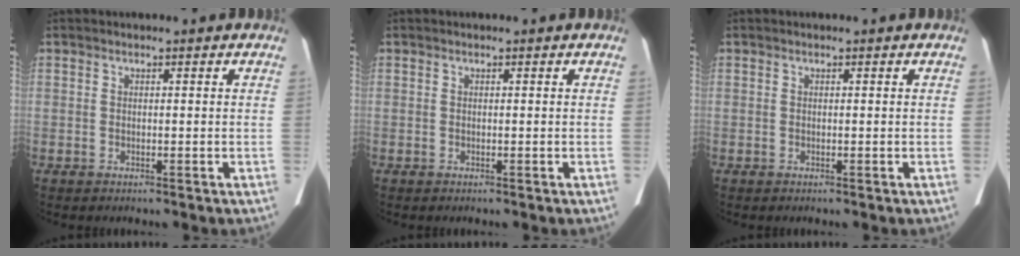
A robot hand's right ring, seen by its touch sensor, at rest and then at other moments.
{"total": 0.0}
{"total": 0.0}